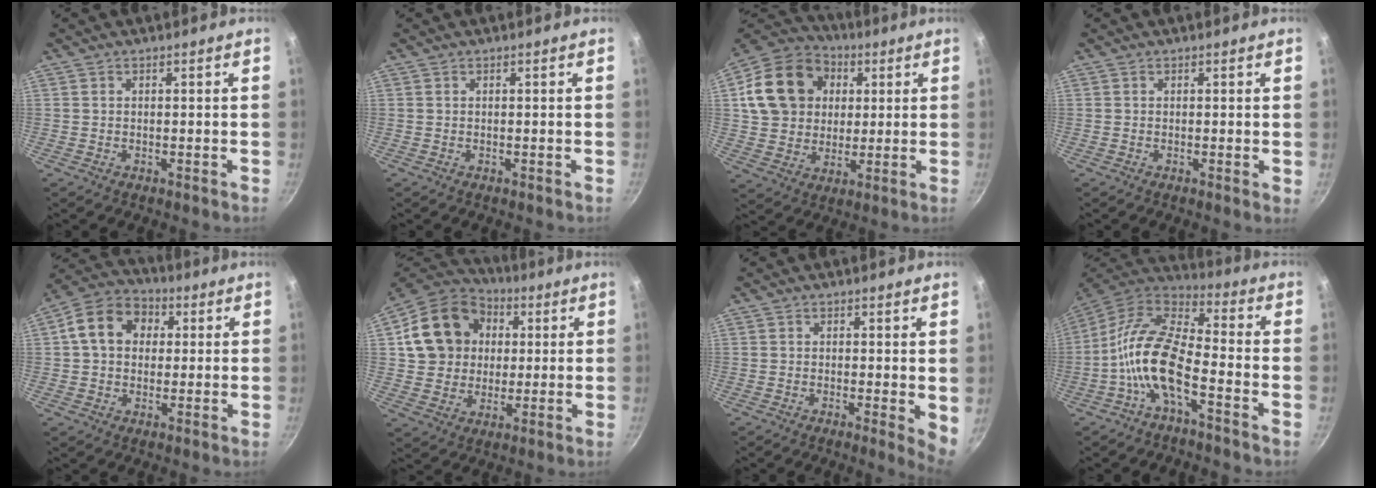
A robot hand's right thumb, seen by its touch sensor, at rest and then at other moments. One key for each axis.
{"total": 0.0}
{"total": 18.8, "fx": 4.4, "fy": 15.3, "fz": 9.8, "tx": -0.158, "ty": 0.015, "tz": 0.074}
{"total": 0.7, "fx": 0.1, "fy": 0.2, "fz": 0.7, "tx": -0.009, "ty": -0.003, "tz": -0.002}
{"total": 11.5, "fx": 2.3, "fy": 9.2, "fz": 6.6, "tx": -0.083, "ty": 0.021, "tz": 0.018}
{"total": 17.2, "fx": 3.5, "fy": 14.6, "fz": 8.3, "tx": -0.128, "ty": 0.021, "tz": 0.058}
{"total": 4.0, "fx": 0.3, "fy": 1.3, "fz": 3.8, "tx": -0.044, "ty": -0.012, "tz": 0.000}
{"total": 13.4, "fx": -4.8, "fy": 5.4, "fz": 11.2, "tx": -0.219, "ty": 0.050, "tz": -0.108}